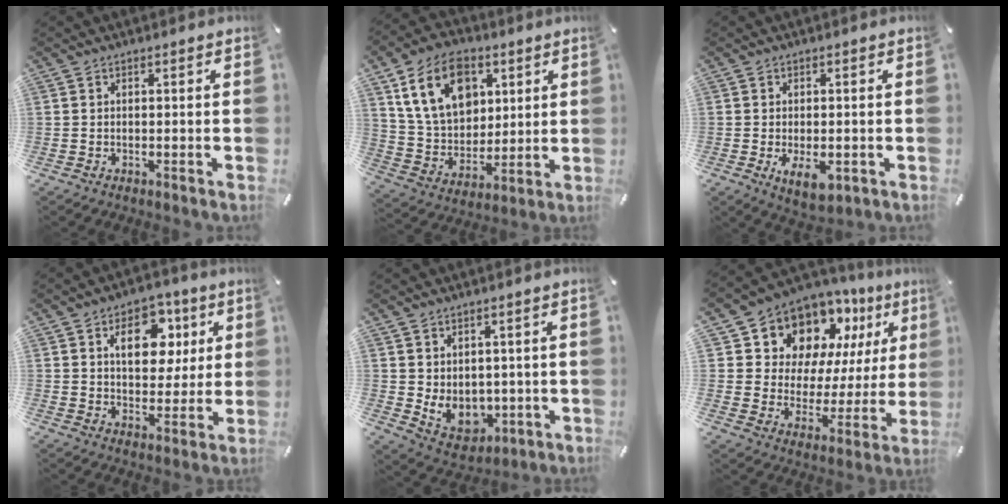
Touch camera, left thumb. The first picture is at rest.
{"total": 16.3, "force": [6.8, 11.9, 8.9], "torque": [-0.173, -0.012, 0.128]}
{"total": 5.5, "force": [-1.2, 3.0, 4.4], "torque": [-0.089, -0.007, -0.024]}
{"total": 12.2, "force": [4.5, 8.5, 7.5], "torque": [-0.099, -0.009, 0.076]}
{"total": 7.7, "force": [0.9, 6.8, 3.7], "torque": [-0.060, -0.017, 0.022]}
{"total": 11.8, "force": [9.1, 7.2, 2.0], "torque": [-0.040, -0.099, 0.166]}